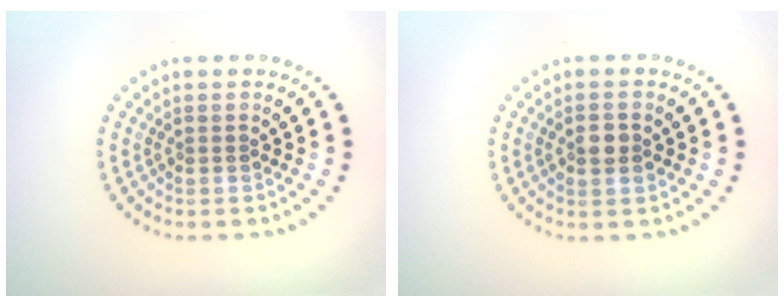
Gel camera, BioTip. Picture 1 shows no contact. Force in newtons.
{"total": 2.5, "press": 2.5, "slide": 0.2}